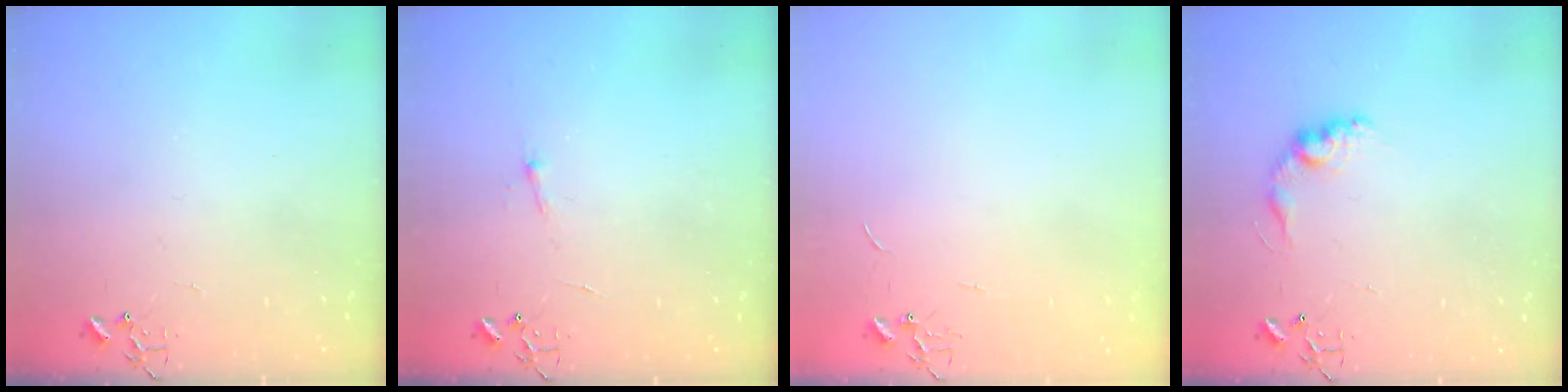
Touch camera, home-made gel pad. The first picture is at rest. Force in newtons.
{"total": 3.8, "press": 3.8, "slide": 0.4}
{"total": 0.7, "press": 0.7, "slide": 0.1}
{"total": 10.2, "press": 10.1, "slide": 0.6}